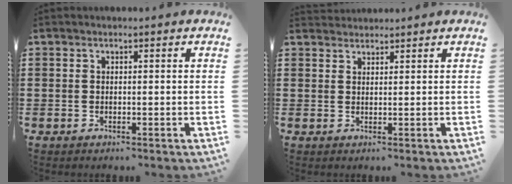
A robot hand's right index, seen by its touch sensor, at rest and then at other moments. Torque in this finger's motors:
{"motor_torque": [-0.18, 0.13, -0.02, -0.01]}